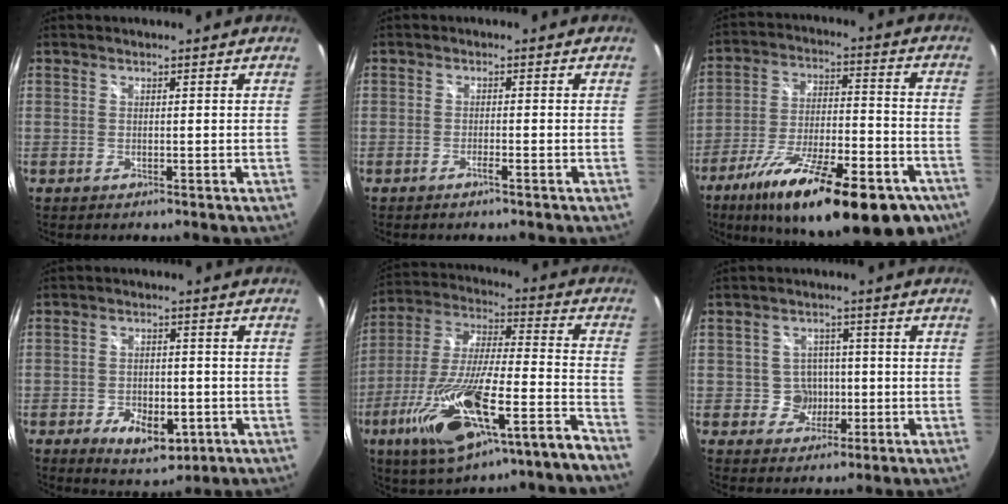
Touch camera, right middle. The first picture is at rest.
{"total": 1.2, "force": [-1.0, -0.1, 0.7], "torque": [-0.019, 0.002, -0.020]}
{"total": 26.9, "force": [-17.5, 8.4, 18.7], "torque": [-0.302, -0.037, -0.254]}
{"total": 8.5, "force": [-3.9, 4.9, 5.8], "torque": [-0.114, -0.006, -0.051]}
{"total": 22.3, "force": [-13.7, 3.3, 17.2], "torque": [-0.313, -0.042, -0.232]}
{"total": 4.7, "force": [-0.9, 4.5, 0.6], "torque": [-0.015, 0.015, -0.005]}